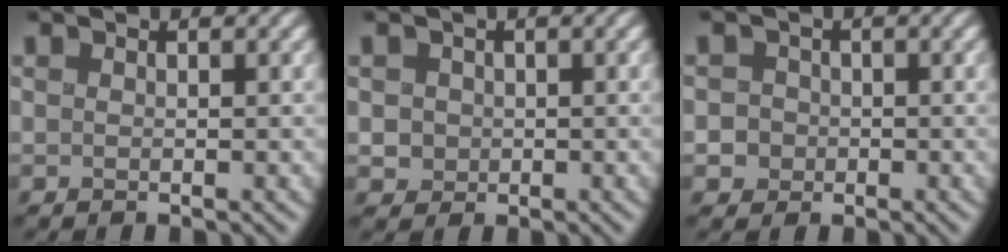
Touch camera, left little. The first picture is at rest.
{"total": 1.6, "force": [-0.2, 1.5, 0.3], "torque": [-0.013, -0.005, -0.001]}
{"total": 2.4, "force": [-0.2, 2.3, 0.7], "torque": [-0.002, 0.013, -0.002]}